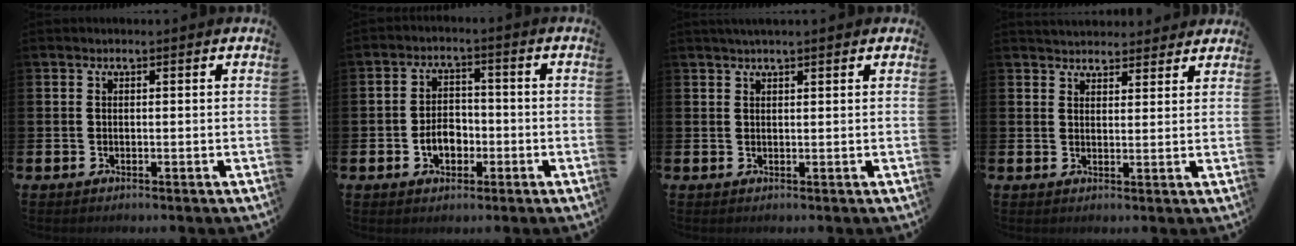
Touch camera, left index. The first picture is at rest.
{"total": 4.2, "force": [-1.4, 3.0, 2.6], "torque": [-0.033, -0.001, -0.032]}
{"total": 1.7, "force": [1.5, 0.1, 0.8], "torque": [-0.004, -0.002, 0.024]}
{"total": 3.8, "force": [3.6, 1.0, -0.1], "torque": [0.004, -0.020, 0.065]}